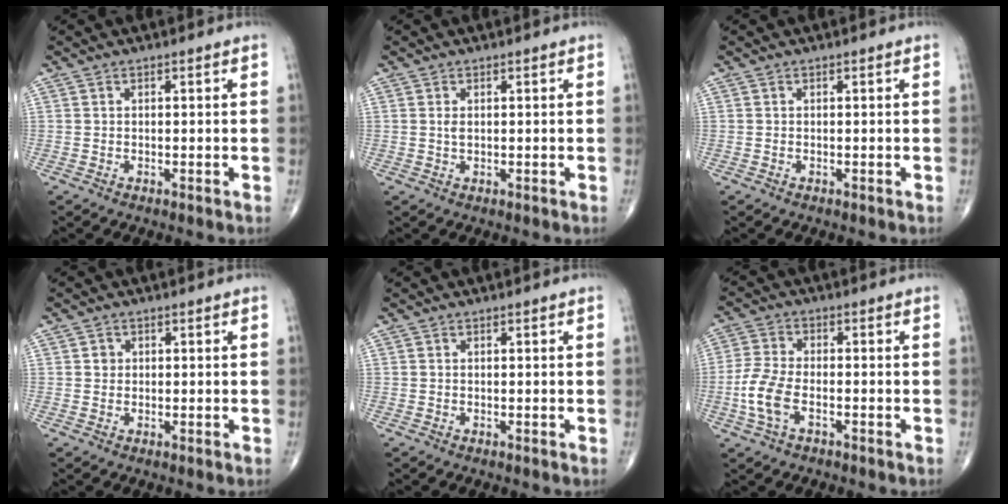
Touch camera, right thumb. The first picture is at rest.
{"total": 1.1, "force": [0.2, 0.5, 0.9], "torque": [-0.019, -0.001, 0.005]}
{"total": 0.0}
{"total": 1.2, "force": [0.2, 1.2, 0.3], "torque": [0.003, 0.003, 0.002]}
{"total": 0.0}
{"total": 7.4, "force": [-2.5, 3.8, 5.9], "torque": [-0.139, 0.015, -0.052]}